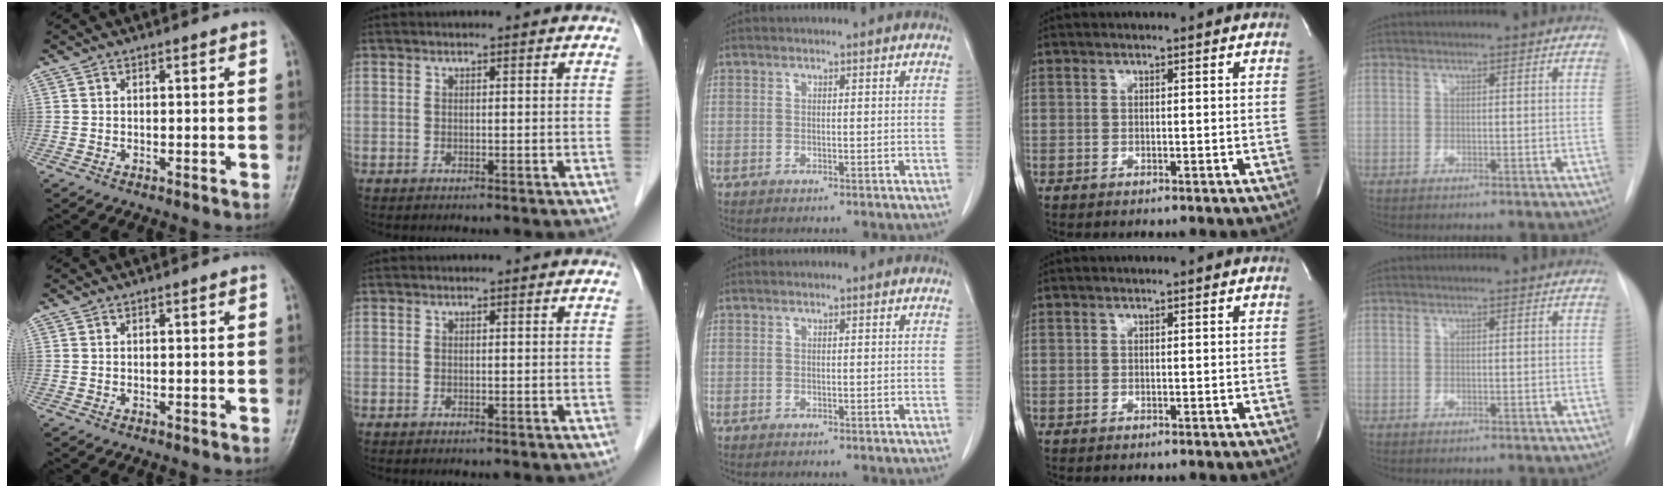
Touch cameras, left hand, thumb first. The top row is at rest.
{}